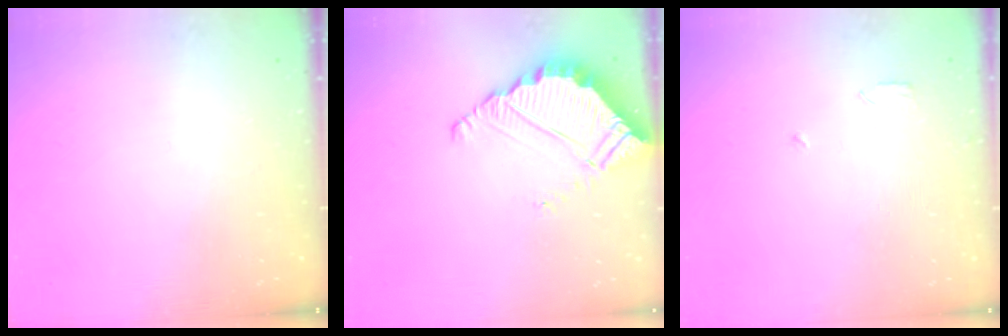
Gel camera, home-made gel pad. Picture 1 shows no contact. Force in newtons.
{"total": 4.3, "press": 4.3, "slide": 0.2}
{"total": 2.6, "press": 2.6, "slide": 0.2}